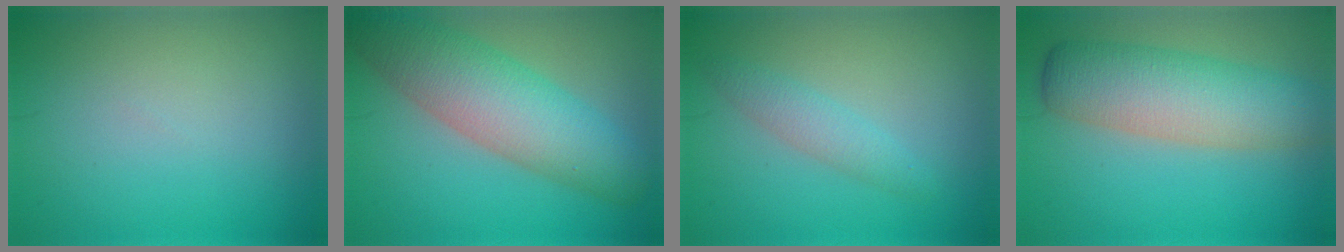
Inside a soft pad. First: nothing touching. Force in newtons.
{"total": 8.3, "press": 8.3, "slide": 0.2}
{"total": 2.1, "press": 2.1, "slide": 0.2}
{"total": 7.4, "press": 7.4, "slide": 0.2}